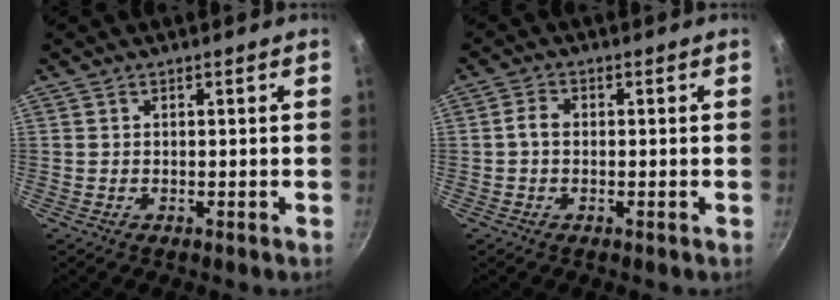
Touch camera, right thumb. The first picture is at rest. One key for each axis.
{"total": 2.5, "fx": -0.1, "fy": 1.5, "fz": 2.0, "tx": -0.046, "ty": 0.011, "tz": -0.010}